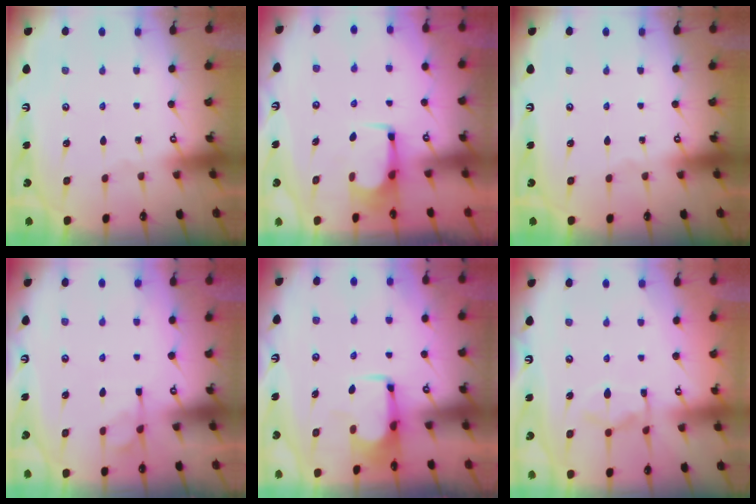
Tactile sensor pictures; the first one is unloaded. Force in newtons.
{"total": 2.4, "press": 2.4, "slide": 0.4}
{"total": 0.0}
{"total": 6.4, "press": 6.3, "slide": 1.4}
{"total": 1.4, "press": 1.3, "slide": 0.6}
{"total": 6.1, "press": 5.9, "slide": 1.6}